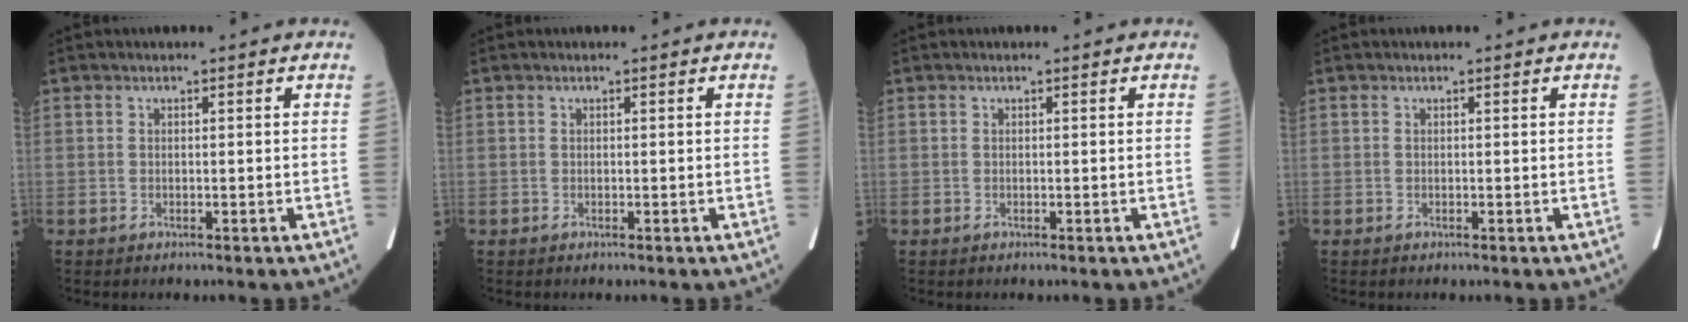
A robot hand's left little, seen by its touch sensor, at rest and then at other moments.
{"total": 0.0}
{"total": 0.0}
{"total": 0.0}